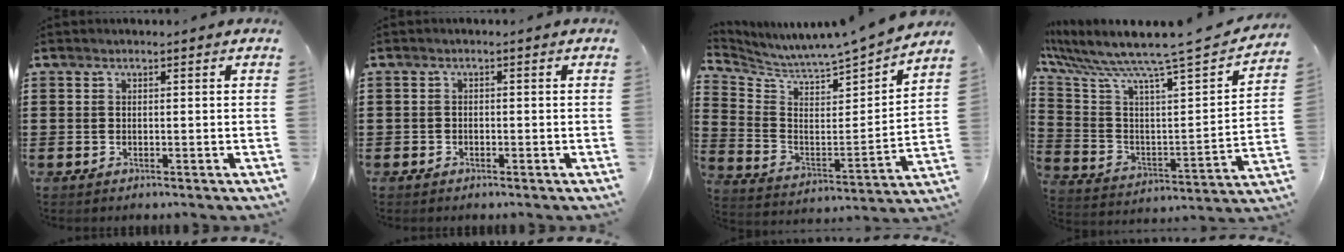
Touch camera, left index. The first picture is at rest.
{"total": 0.9, "force": [-0.7, 0.5, 0.0], "torque": [-0.003, 0.002, -0.017]}
{"total": 4.9, "force": [4.9, -0.7, 0.1], "torque": [-0.035, -0.067, 0.075]}
{"total": 8.5, "force": [7.2, 0.0, 4.5], "torque": [-0.122, -0.067, 0.108]}